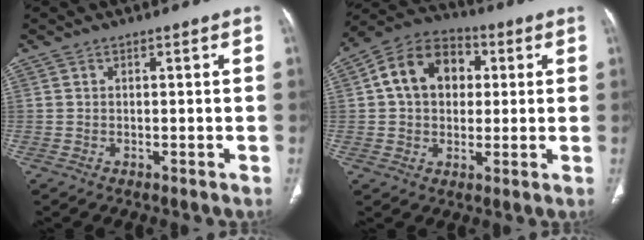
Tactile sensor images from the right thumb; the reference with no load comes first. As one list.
[{"total": 13.4, "force": [2.5, 10.0, 8.5], "torque": [-0.109, 0.017, 0.031]}]